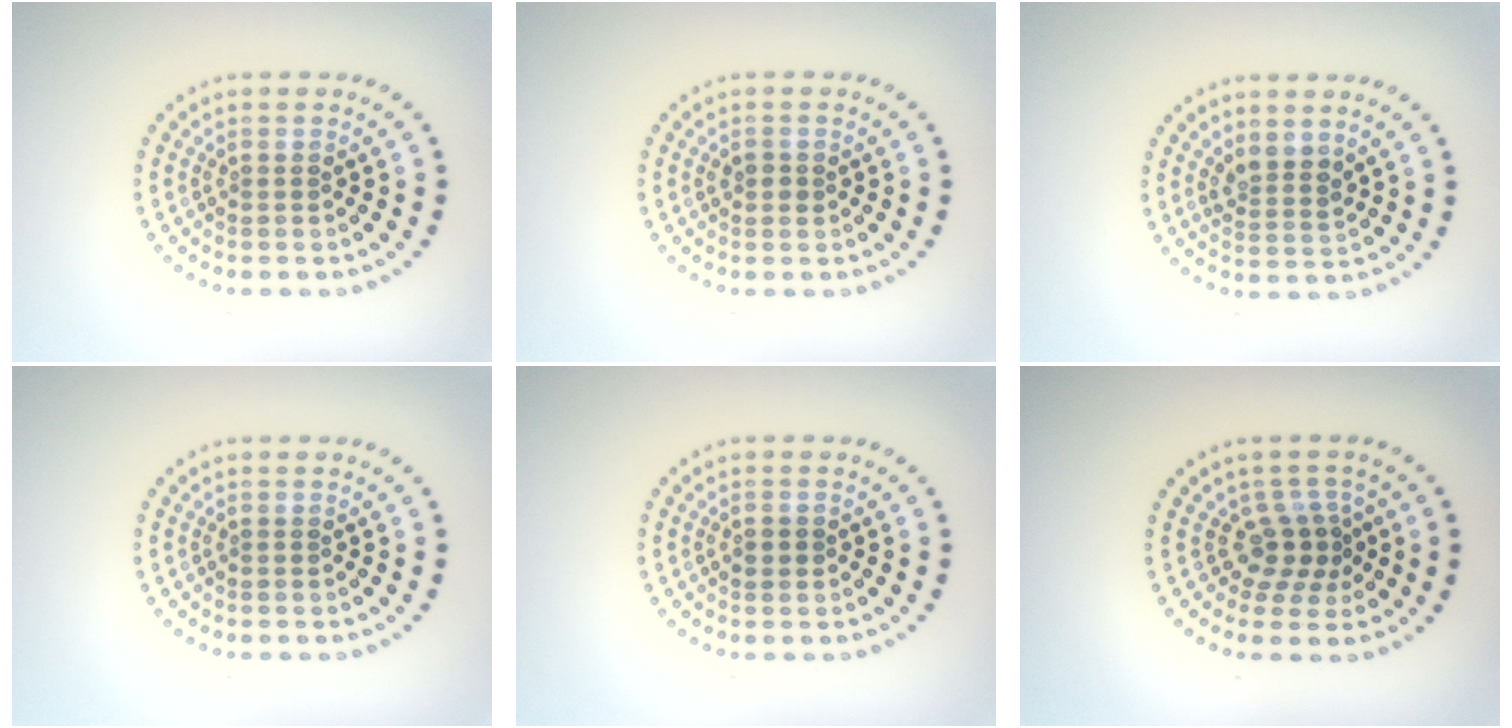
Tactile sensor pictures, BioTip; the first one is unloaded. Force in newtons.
{"total": 0.9, "press": 0.9, "slide": 0.1}
{"total": 2.4, "press": 1.9, "slide": 1.4}
{"total": 0.0}
{"total": 1.3, "press": 1.3, "slide": 0.2}
{"total": 2.9, "press": 2.2, "slide": 1.9}